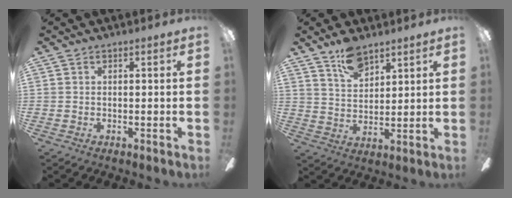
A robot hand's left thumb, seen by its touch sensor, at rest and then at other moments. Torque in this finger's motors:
{"motor_torque": [0.35, 0.29, -0.36, 0.16, 0.02]}